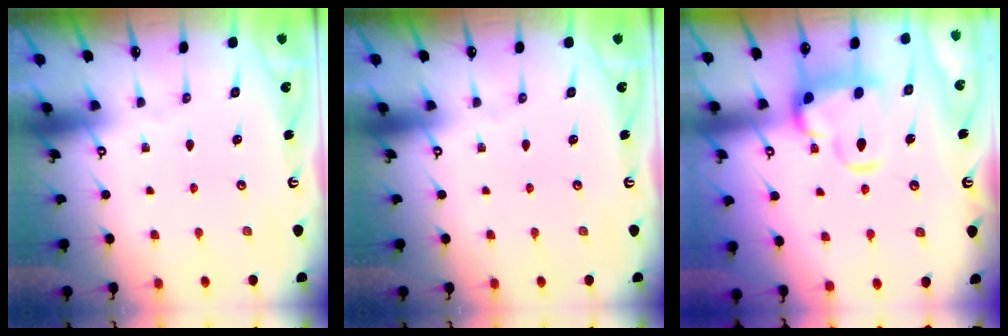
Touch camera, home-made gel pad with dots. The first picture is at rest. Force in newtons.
{"total": 0.0}
{"total": 7.4, "press": 7.2, "slide": 1.8}